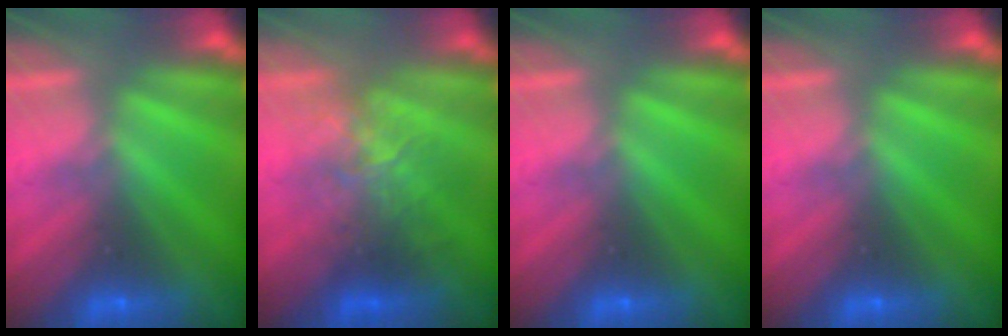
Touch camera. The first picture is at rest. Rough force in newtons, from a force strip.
{"total": 2.6}
{"total": 0.0}
{"total": 0.0}